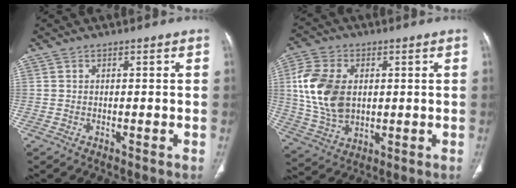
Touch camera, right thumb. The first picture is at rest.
{"total": 14.4, "force": [1.9, 9.9, 10.3], "torque": [-0.195, -0.001, 0.040]}